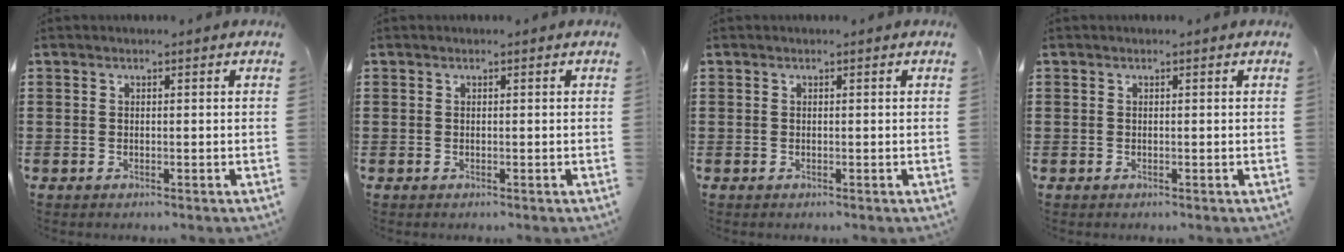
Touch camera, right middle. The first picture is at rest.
{"total": 0.0}
{"total": 0.0}
{"total": 0.0}